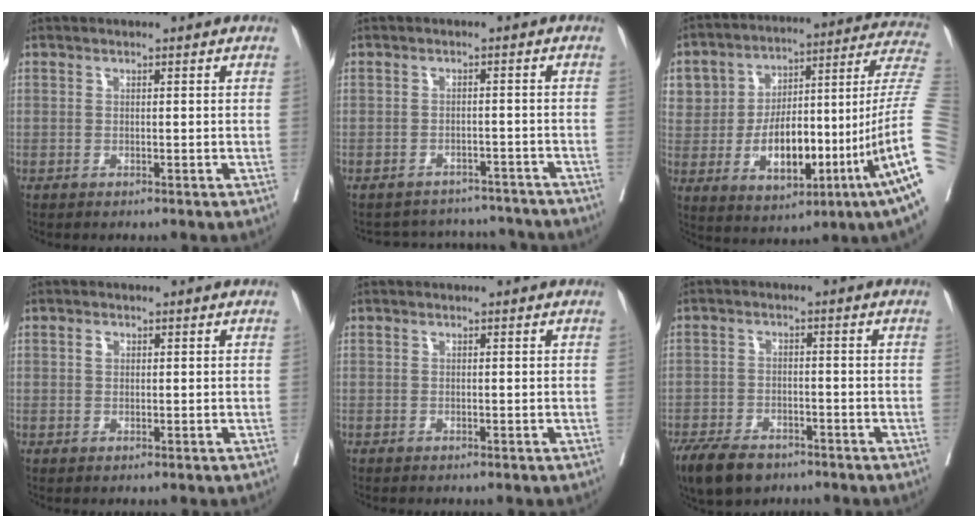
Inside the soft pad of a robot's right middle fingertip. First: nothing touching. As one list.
[{"total": 9.6, "force": [-9.3, 2.4, 0.2], "torque": [0.001, 0.025, -0.110]}, {"total": 31.1, "force": [-3.7, 6.5, 30.2], "torque": [-0.496, 0.027, -0.059]}, {"total": 1.1, "force": [0.4, 0.7, 0.7], "torque": [-0.012, 0.001, 0.007]}, {"total": 0.0}, {"total": 8.7, "force": [-6.4, 4.1, 4.1], "torque": [-0.075, -0.007, -0.105]}]